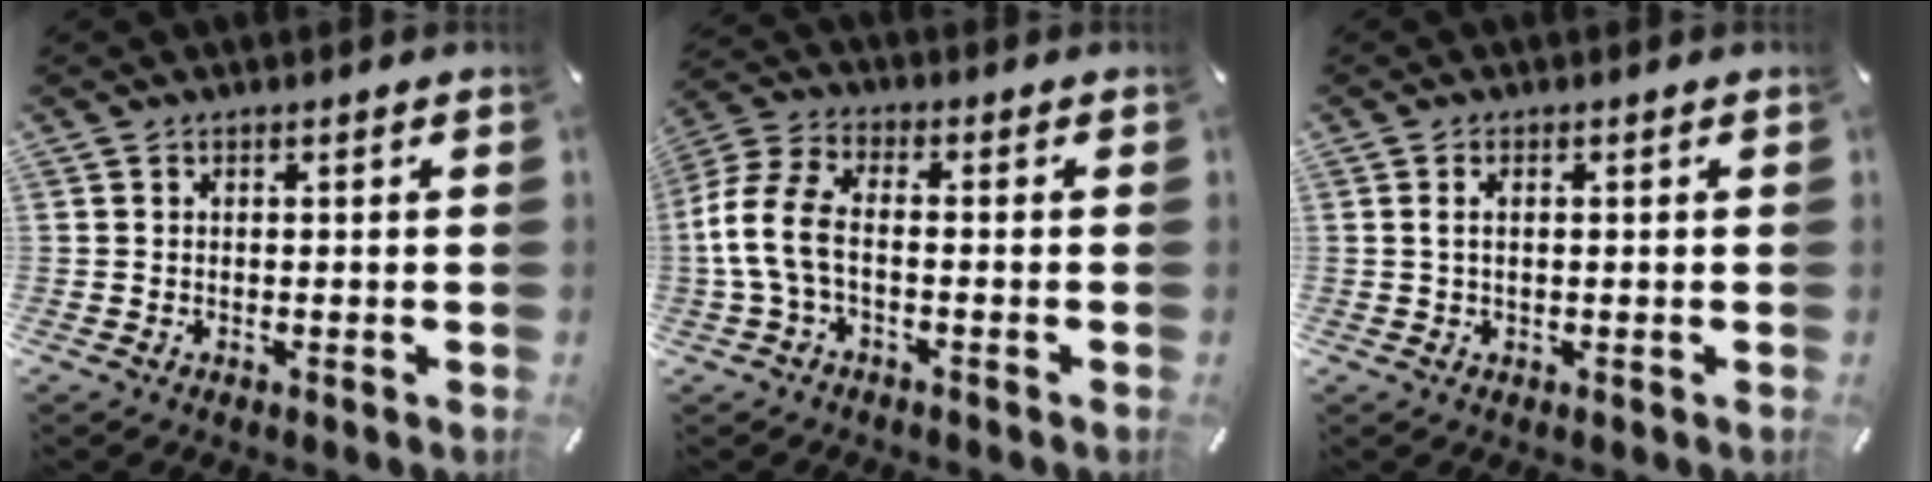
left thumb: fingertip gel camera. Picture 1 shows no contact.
{"total": 8.7, "force": [-2.3, 4.6, 7.0], "torque": [-0.161, 0.000, -0.043]}
{"total": 1.8, "force": [0.3, 0.8, 1.5], "torque": [-0.032, 0.004, 0.003]}